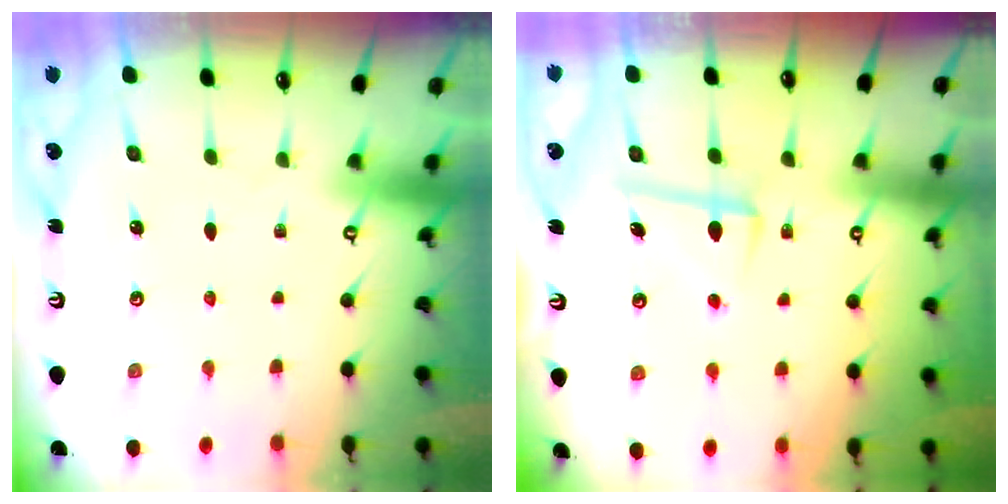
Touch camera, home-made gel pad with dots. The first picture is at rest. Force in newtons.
{"total": 6.2, "press": 6.1, "slide": 1.2}